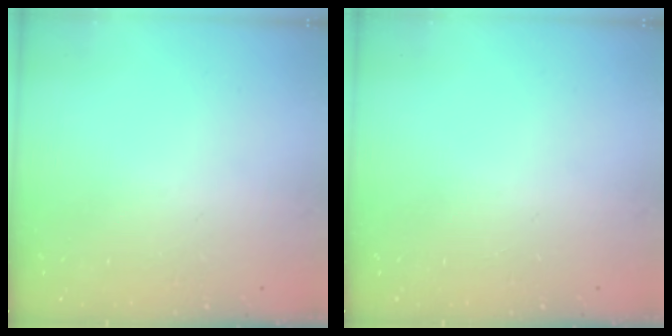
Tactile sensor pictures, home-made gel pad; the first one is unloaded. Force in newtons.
{"total": 0.0}